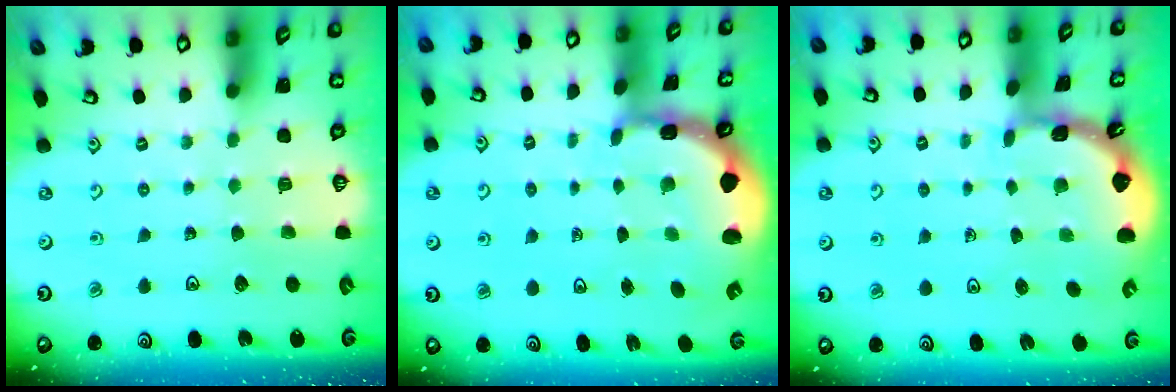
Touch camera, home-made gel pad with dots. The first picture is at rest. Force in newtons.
{"total": 2.2, "press": 2.0, "slide": 1.0}
{"total": 1.6, "press": 1.6, "slide": 0.1}